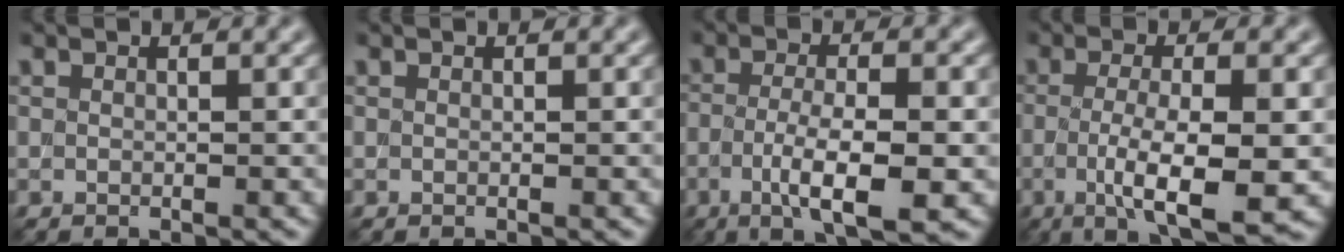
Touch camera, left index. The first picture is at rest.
{"total": 0.0}
{"total": 5.7, "force": [-1.8, 1.4, 5.2], "torque": [-0.097, 0.001, -0.032]}
{"total": 7.0, "force": [-1.5, 1.7, 6.6], "torque": [-0.116, -0.007, -0.024]}